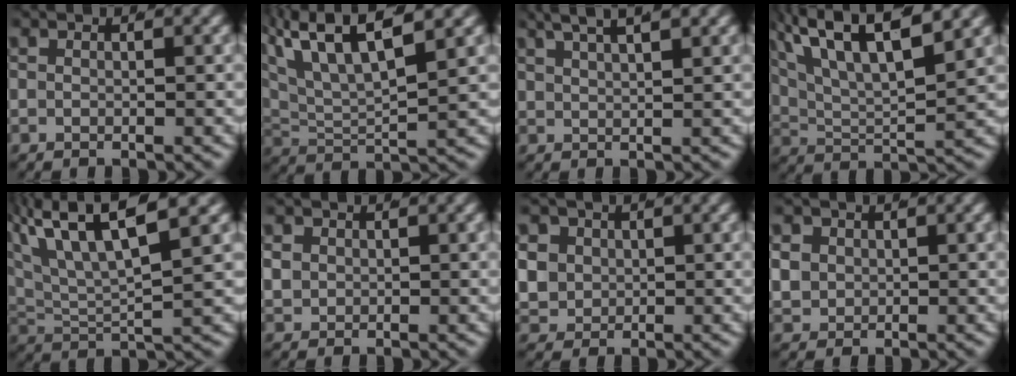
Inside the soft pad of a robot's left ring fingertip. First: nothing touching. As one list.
[{"total": 9.0, "force": [4.0, 5.3, 6.1], "torque": [-0.126, 0.009, 0.060]}, {"total": 5.1, "force": [3.9, 1.3, 3.0], "torque": [-0.042, 0.012, 0.068]}, {"total": 8.3, "force": [4.4, 3.5, 6.1], "torque": [-0.116, 0.000, 0.080]}, {"total": 8.3, "force": [4.0, 4.5, 5.8], "torque": [-0.127, 0.008, 0.062]}, {"total": 2.6, "force": [0.2, 2.4, 1.0], "torque": [-0.034, -0.006, 0.013]}, {"total": 6.7, "force": [0.4, 6.1, 2.7], "torque": [-0.081, -0.021, 0.014]}, {"total": 4.2, "force": [0.3, 3.9, 1.6], "torque": [-0.050, -0.010, 0.012]}]